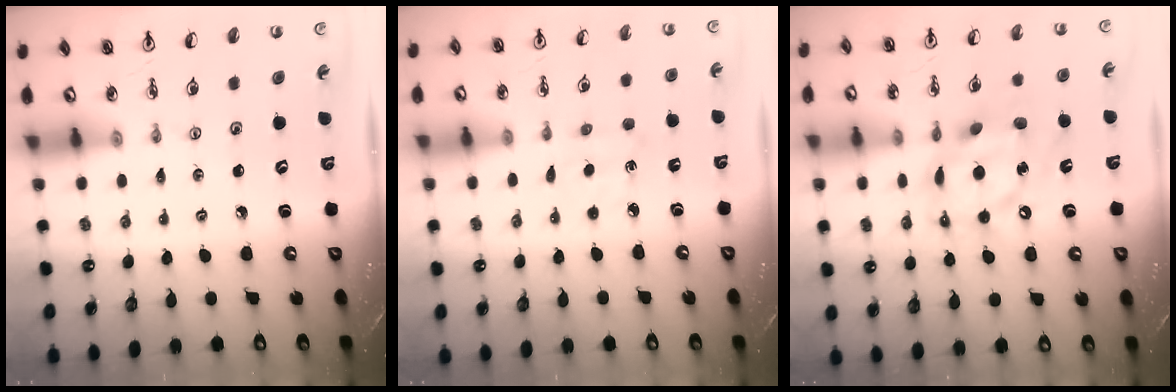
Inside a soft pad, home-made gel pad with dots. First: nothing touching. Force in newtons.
{"total": 4.2, "press": 4.2, "slide": 0.6}
{"total": 14.4, "press": 14.3, "slide": 1.1}